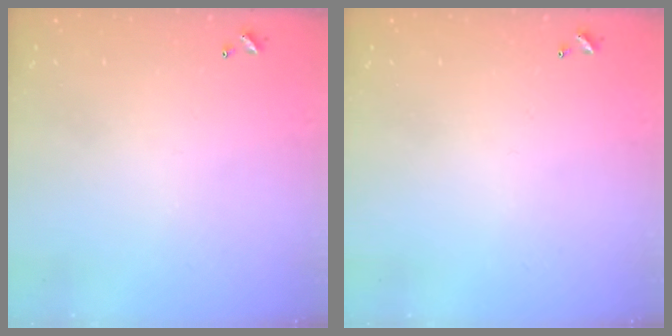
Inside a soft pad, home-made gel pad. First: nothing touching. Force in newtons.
{"total": 0.0}